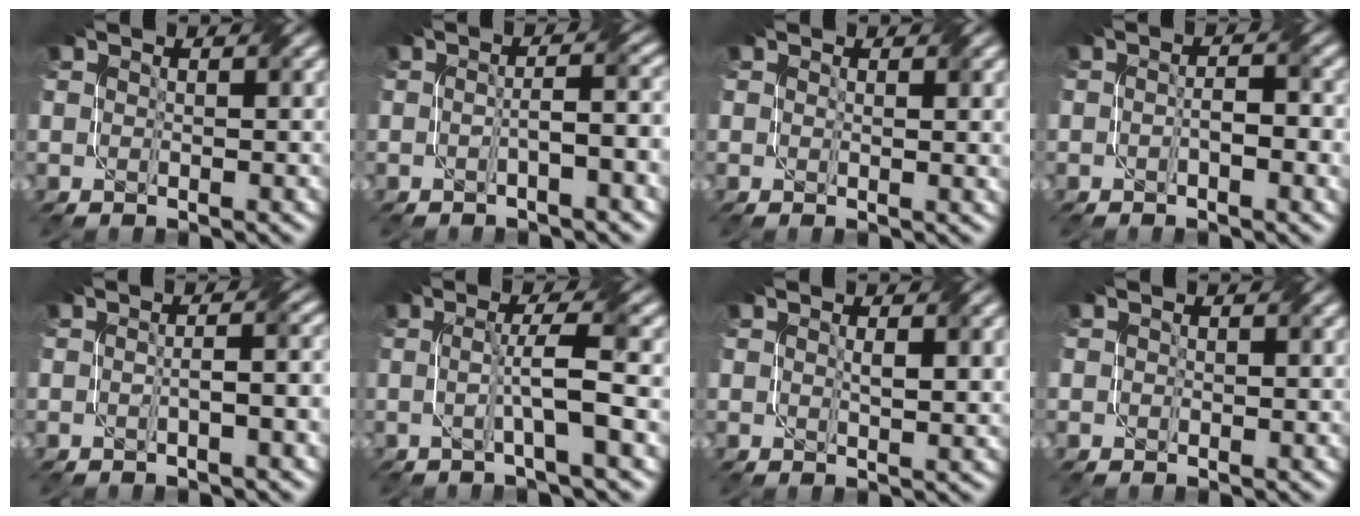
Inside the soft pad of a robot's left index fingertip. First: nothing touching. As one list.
[{"total": 3.3, "force": [-0.6, 0.6, 3.2], "torque": [-0.045, 0.012, -0.015]}, {"total": 1.3, "force": [0.4, 0.1, 1.2], "torque": [-0.018, -0.002, 0.008]}, {"total": 3.1, "force": [-0.6, 1.0, 2.9], "torque": [-0.049, 0.002, -0.009]}, {"total": 2.9, "force": [-0.5, 0.7, 2.8], "torque": [-0.034, 0.009, -0.008]}, {"total": 4.4, "force": [-0.3, 0.3, 4.4], "torque": [-0.075, 0.003, -0.009]}, {"total": 2.2, "force": [0.5, 0.6, 2.1], "torque": [-0.037, 0.000, 0.012]}, {"total": 0.0}]